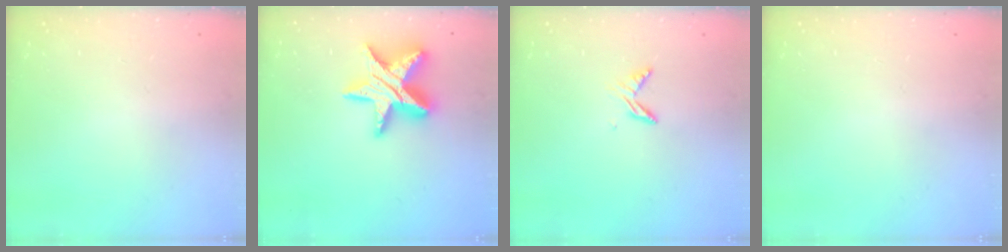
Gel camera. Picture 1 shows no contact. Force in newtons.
{"total": 16.8, "press": 16.8, "slide": 1.2}
{"total": 6.1, "press": 6.1, "slide": 0.8}
{"total": 0.0}